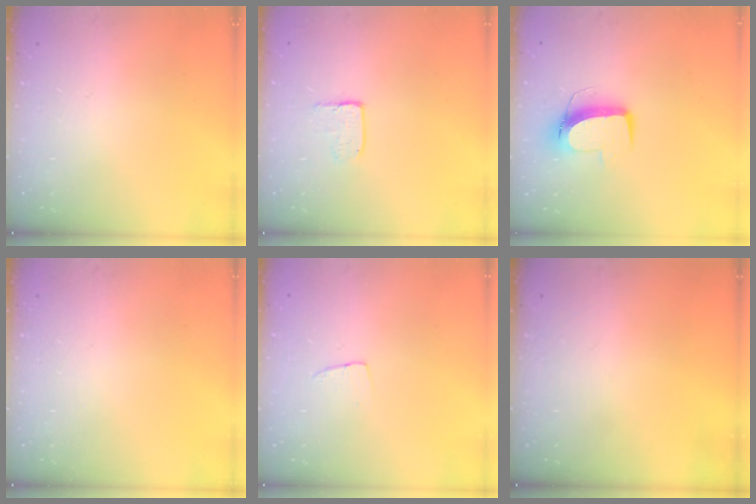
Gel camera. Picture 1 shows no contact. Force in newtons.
{"total": 3.9, "press": 3.9, "slide": 0.1}
{"total": 9.9, "press": 9.9, "slide": 0.8}
{"total": 0.0}
{"total": 2.9, "press": 2.9, "slide": 0.1}
{"total": 0.0}